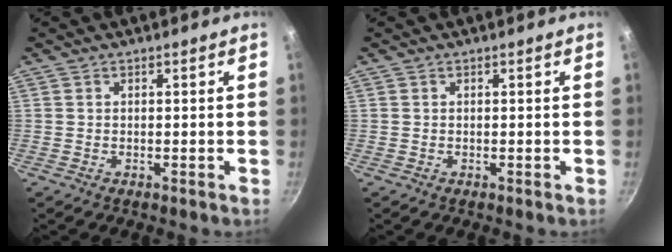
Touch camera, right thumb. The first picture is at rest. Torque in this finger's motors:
{"motor_torque": [-0.01, 0.00, 0.11, 0.05, 0.00]}